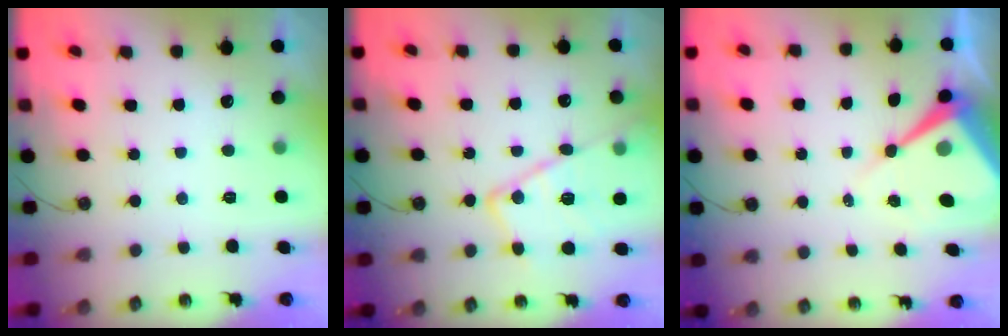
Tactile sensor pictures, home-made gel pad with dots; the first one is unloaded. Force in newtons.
{"total": 17.1, "press": 17.1, "slide": 1.0}
{"total": 10.0, "press": 9.9, "slide": 1.0}